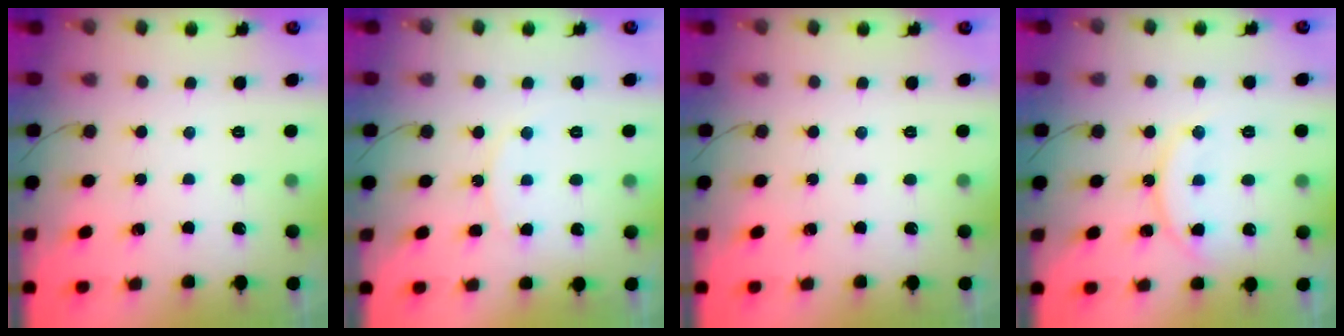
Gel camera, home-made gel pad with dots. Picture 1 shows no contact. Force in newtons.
{"total": 9.1, "press": 9.1, "slide": 0.6}
{"total": 0.0}
{"total": 14.1, "press": 14.1, "slide": 1.1}